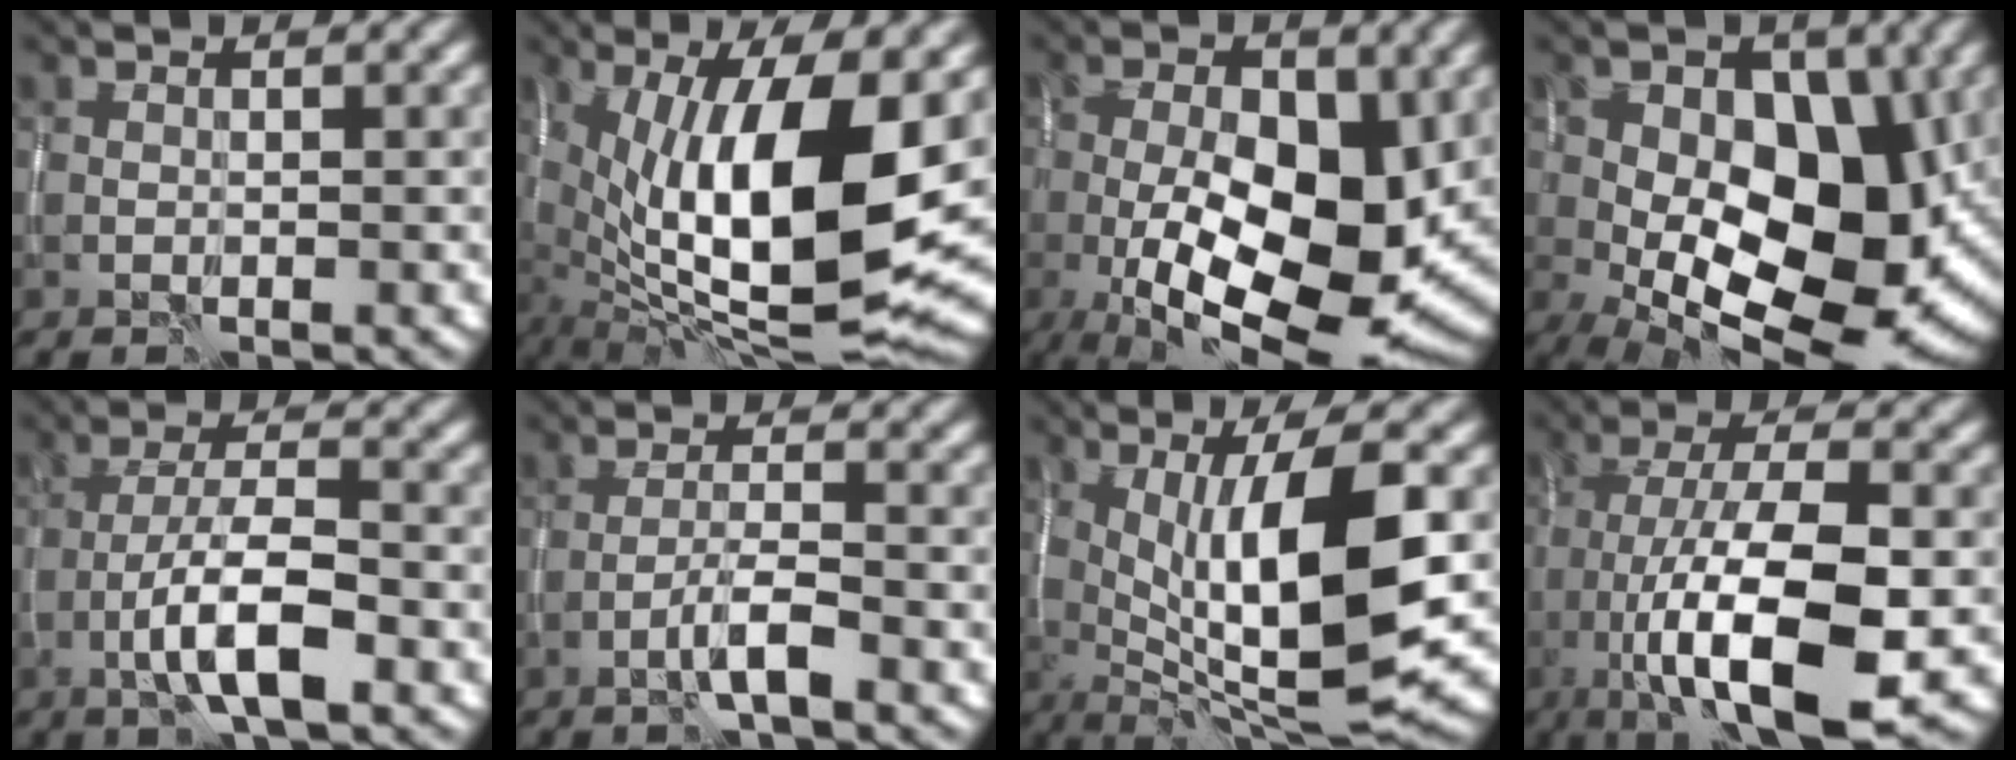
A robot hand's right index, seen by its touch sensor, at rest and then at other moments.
{"total": 15.1, "force": [0.7, 5.2, 14.2], "torque": [-0.233, -0.007, 0.014]}
{"total": 14.5, "force": [-1.6, 6.8, 12.7], "torque": [-0.194, -0.004, -0.025]}
{"total": 15.9, "force": [-0.8, 9.6, 12.7], "torque": [-0.177, -0.011, -0.023]}
{"total": 5.6, "force": [-2.6, 1.3, 4.8], "torque": [-0.087, 0.006, -0.048]}
{"total": 2.5, "force": [-1.7, 0.1, 1.9], "torque": [-0.034, 0.009, -0.035]}
{"total": 11.9, "force": [0.2, 3.4, 11.4], "torque": [-0.177, -0.009, 0.010]}
{"total": 12.2, "force": [-3.8, 3.8, 11.0], "torque": [-0.188, -0.003, -0.065]}